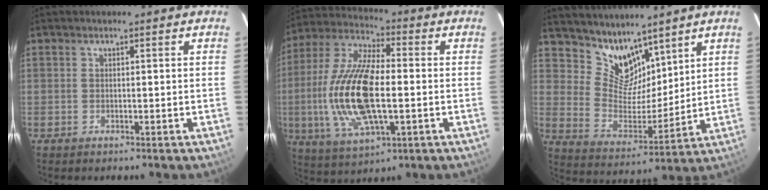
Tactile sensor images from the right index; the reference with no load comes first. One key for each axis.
{"total": 18.9, "fx": -2.2, "fy": 7.4, "fz": 17.3, "tx": -0.360, "ty": -0.003, "tz": -0.040}
{"total": 10.4, "fx": 8.4, "fy": 5.2, "fz": 3.1, "tx": -0.054, "ty": -0.003, "tz": 0.168}